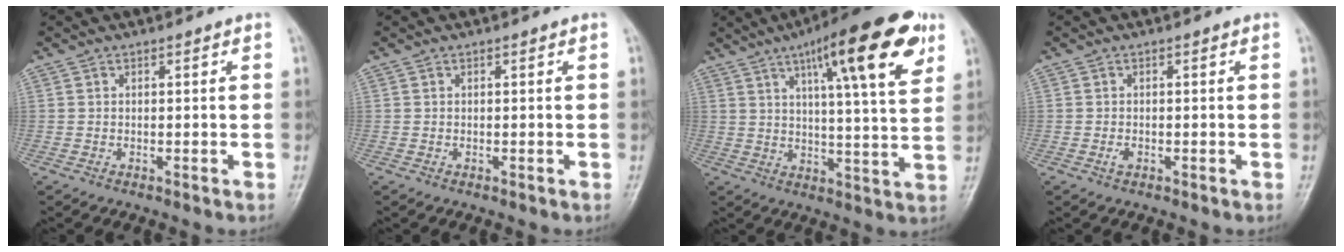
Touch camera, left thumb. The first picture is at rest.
{"total": 0.0}
{"total": 16.6, "force": [7.6, 3.8, 14.3], "torque": [-0.191, -0.012, 0.102]}
{"total": 0.9, "force": [-0.5, 0.5, 0.5], "torque": [-0.011, -0.001, -0.011]}